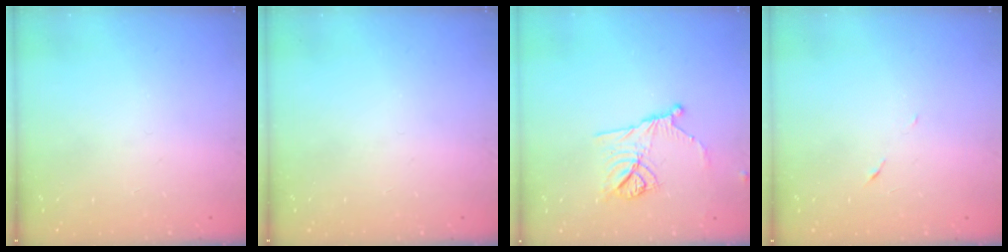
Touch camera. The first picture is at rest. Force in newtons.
{"total": 0.0}
{"total": 11.2, "press": 10.9, "slide": 2.3}
{"total": 5.0, "press": 4.8, "slide": 1.4}